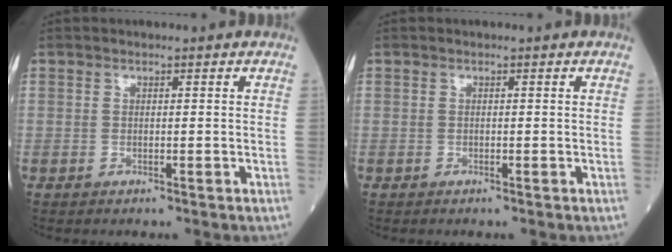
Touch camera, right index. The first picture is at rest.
{"total": 0.0}